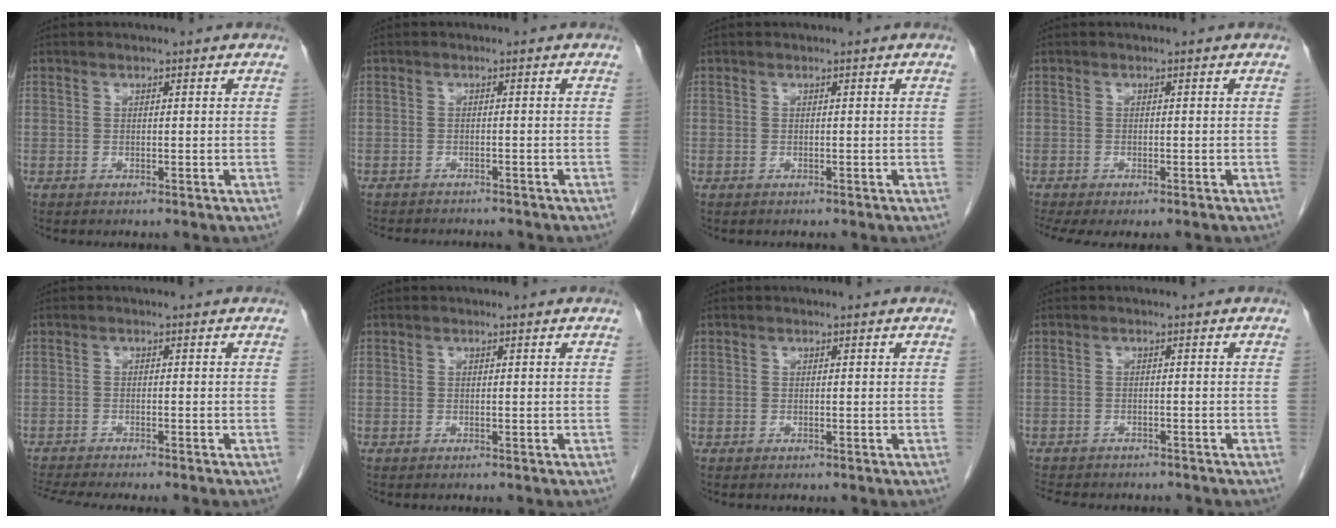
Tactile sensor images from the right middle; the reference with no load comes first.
{"total": 7.2, "force": [-6.6, 1.7, 2.2], "torque": [-0.031, -0.003, -0.085]}
{"total": 0.0}
{"total": 6.0, "force": [-4.7, 1.7, 3.4], "torque": [-0.053, -0.006, -0.069]}
{"total": 8.1, "force": [-7.3, 0.1, 3.5], "torque": [-0.051, -0.012, -0.113]}
{"total": 0.0}
{"total": 0.0}
{"total": 9.1, "force": [-7.9, 3.2, 3.3], "torque": [-0.065, 0.000, -0.099]}